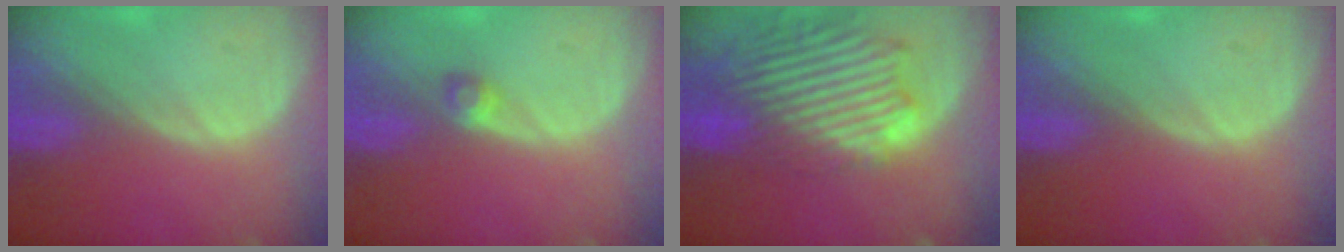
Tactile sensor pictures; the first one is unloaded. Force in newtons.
{"total": 2.0, "press": 1.7, "slide": 1.1}
{"total": 14.0, "press": 11.8, "slide": 7.4}
{"total": 0.0}